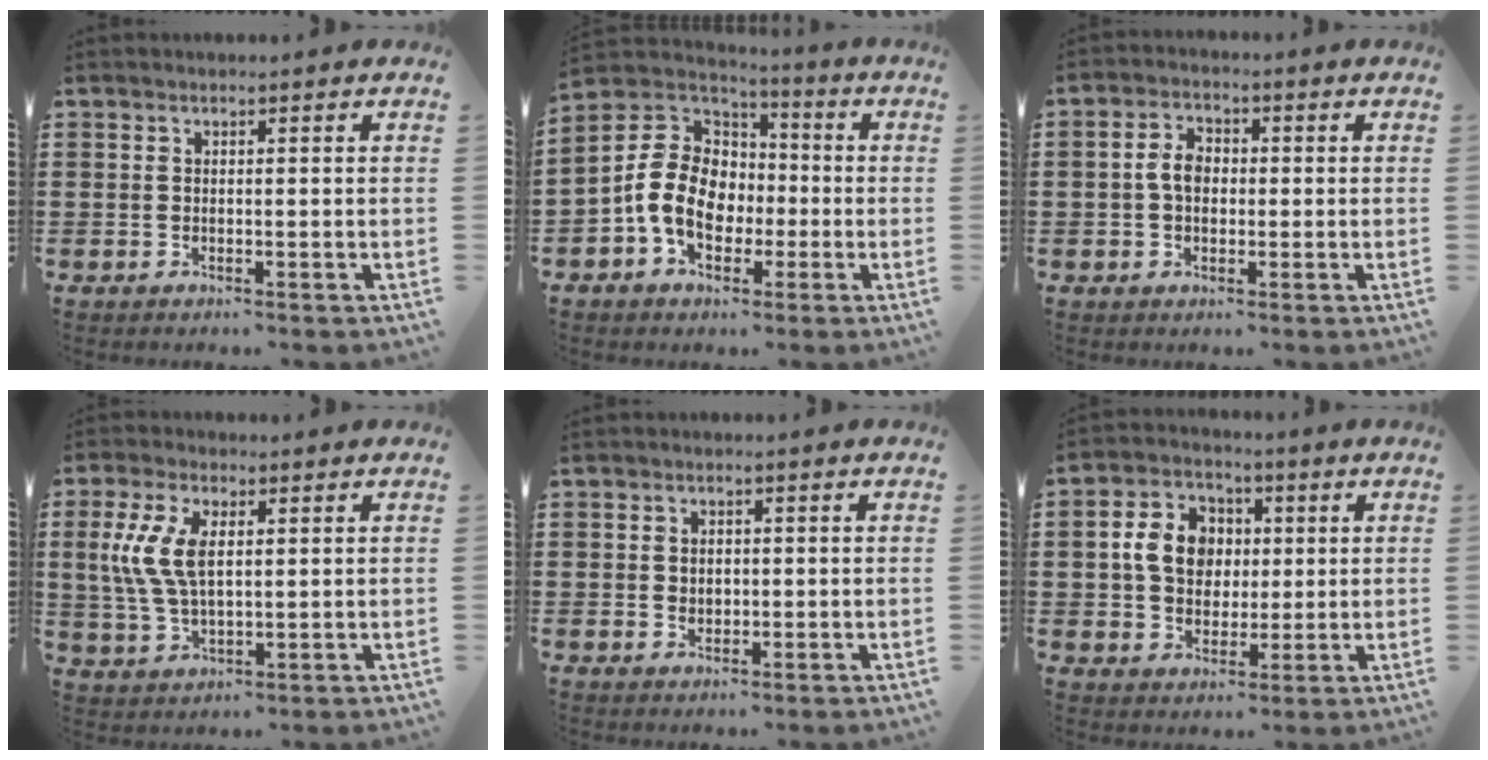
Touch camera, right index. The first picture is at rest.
{"total": 11.6, "force": [-2.5, 8.8, 7.2], "torque": [-0.180, 0.013, -0.051]}
{"total": 4.0, "force": [-0.2, 2.7, 3.0], "torque": [-0.069, 0.007, -0.008]}
{"total": 8.0, "force": [1.5, 3.9, 6.8], "torque": [-0.158, 0.006, 0.021]}
{"total": 1.6, "force": [0.1, 1.4, 0.7], "torque": [-0.017, 0.008, 0.001]}
{"total": 8.1, "force": [0.9, 6.7, 4.4], "torque": [-0.107, 0.014, 0.007]}